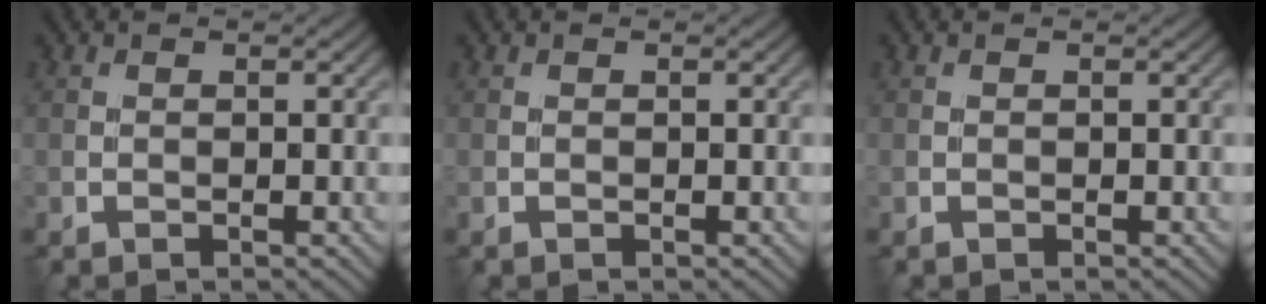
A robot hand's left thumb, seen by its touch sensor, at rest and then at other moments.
{"total": 0.0}
{"total": 0.0}